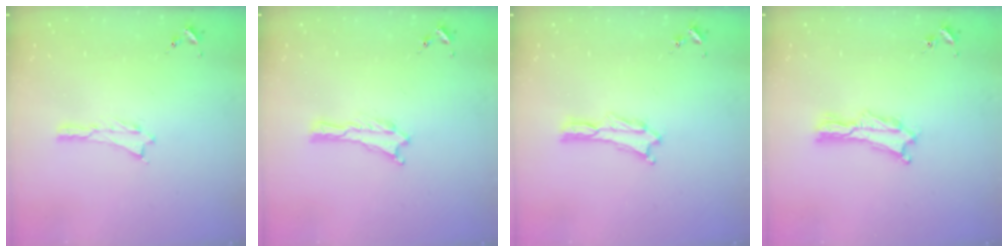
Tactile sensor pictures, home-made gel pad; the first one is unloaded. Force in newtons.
{"total": 0.0}
{"total": 0.5, "press": 0.5, "slide": 0.2}
{"total": 1.4, "press": 1.4, "slide": 0.3}